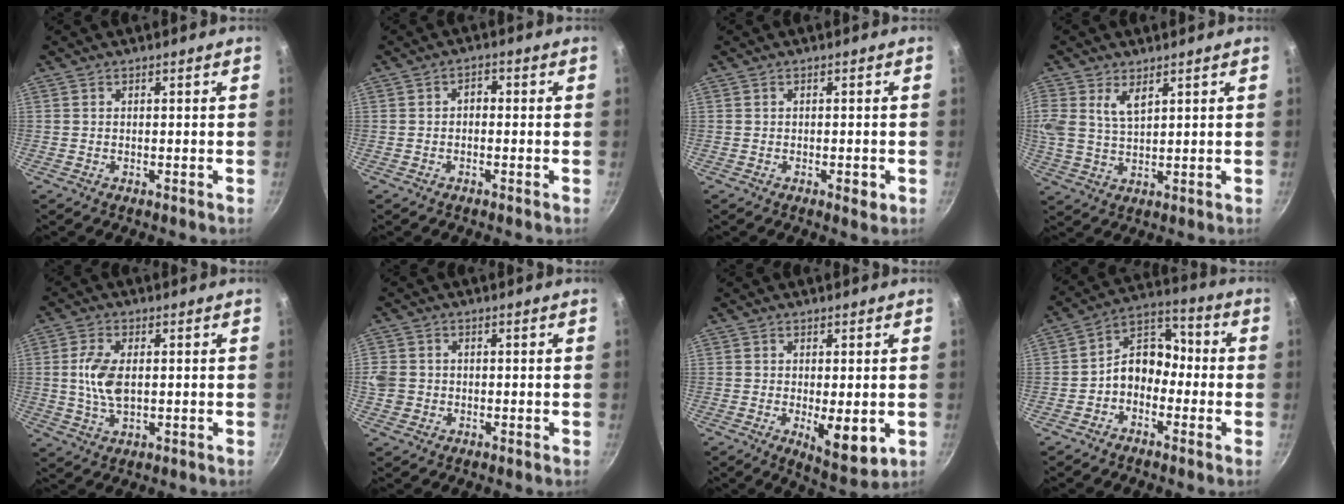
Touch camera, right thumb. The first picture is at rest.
{"total": 1.9, "force": [-0.3, 1.3, 1.3], "torque": [-0.011, 0.013, -0.012]}
{"total": 2.0, "force": [-0.7, 0.8, 1.7], "torque": [-0.017, -0.001, -0.008]}
{"total": 7.1, "force": [3.3, 3.7, 5.1], "torque": [-0.104, -0.007, 0.072]}
{"total": 7.6, "force": [0.6, 4.0, 6.5], "torque": [-0.139, -0.004, 0.012]}
{"total": 4.6, "force": [-0.3, 4.1, 2.0], "torque": [-0.033, 0.009, -0.001]}
{"total": 7.8, "force": [-1.6, 2.9, 7.1], "torque": [-0.096, -0.022, -0.015]}
{"total": 9.8, "force": [-2.1, 7.2, 6.3], "torque": [-0.075, 0.046, -0.053]}